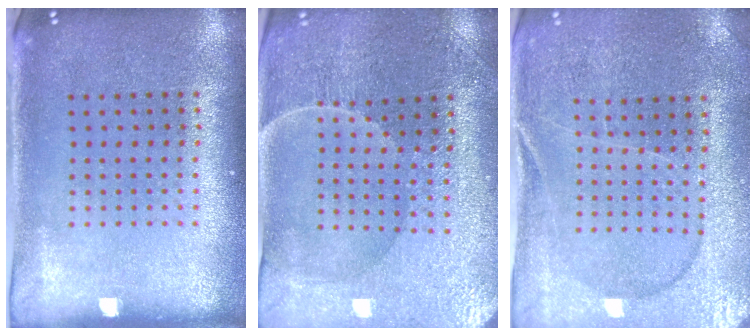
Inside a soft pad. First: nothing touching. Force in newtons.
{"total": 1.9, "press": 1.9, "slide": 0.2}
{"total": 1.3, "press": 1.2, "slide": 0.3}